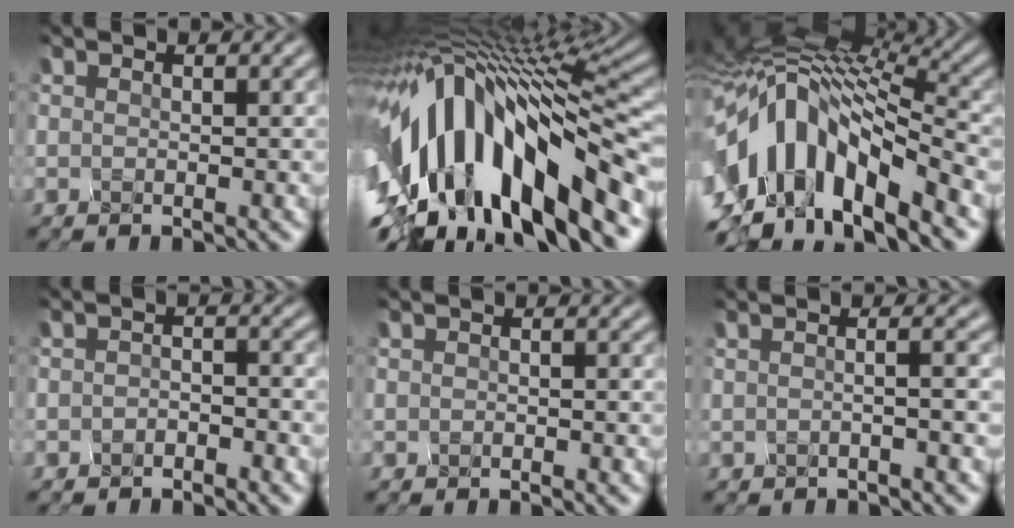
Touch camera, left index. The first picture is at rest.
{"total": 15.5, "force": [-4.3, 6.2, 13.6], "torque": [-0.240, 0.022, -0.077]}
{"total": 13.0, "force": [-5.2, 6.1, 10.3], "torque": [-0.187, 0.019, -0.105]}
{"total": 1.7, "force": [-1.3, 0.8, 0.8], "torque": [-0.013, 0.001, -0.028]}
{"total": 0.6, "force": [-0.4, 0.2, 0.3], "torque": [-0.004, 0.004, -0.009]}
{"total": 4.0, "force": [0.3, 2.0, 3.4], "torque": [-0.015, 0.023, -0.037]}